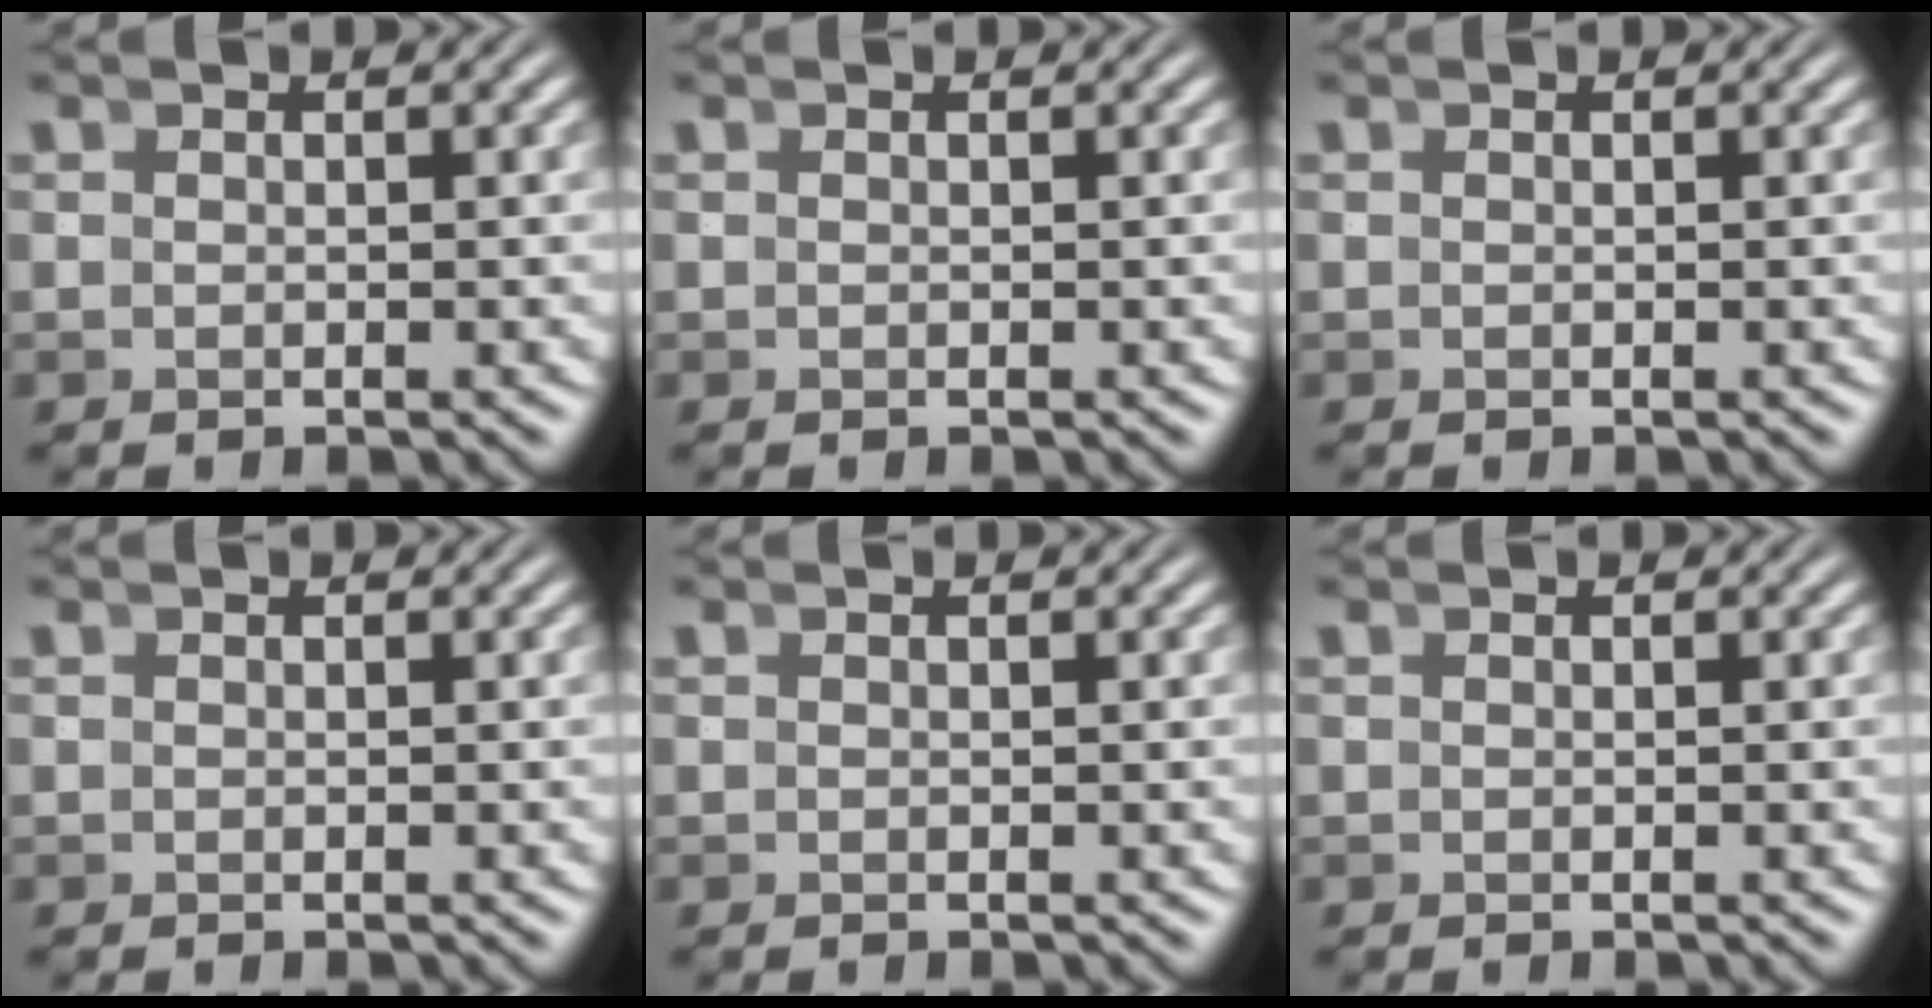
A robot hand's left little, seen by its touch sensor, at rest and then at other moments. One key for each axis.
{"total": 0.0}
{"total": 0.0}
{"total": 0.0}
{"total": 0.0}
{"total": 0.0}